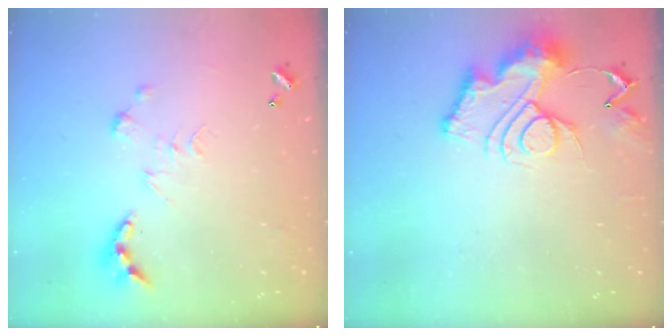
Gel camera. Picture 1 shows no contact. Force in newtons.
{"total": 15.3, "press": 15.3, "slide": 1.2}